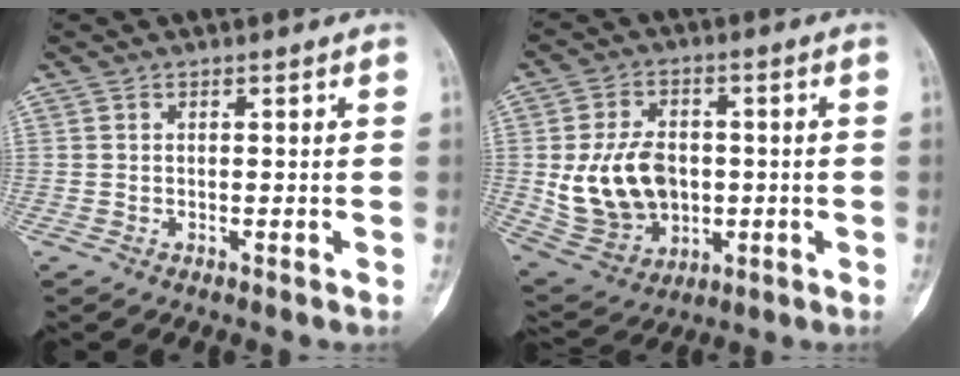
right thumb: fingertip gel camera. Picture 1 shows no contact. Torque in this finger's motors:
{"motor_torque": [1.73, 1.93, 0.58, -0.43, 0.29]}